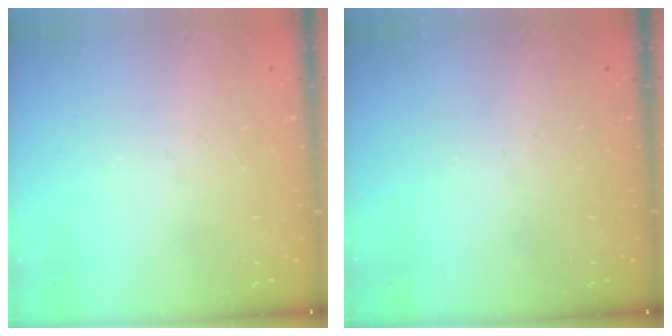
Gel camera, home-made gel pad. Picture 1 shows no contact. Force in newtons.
{"total": 0.0}